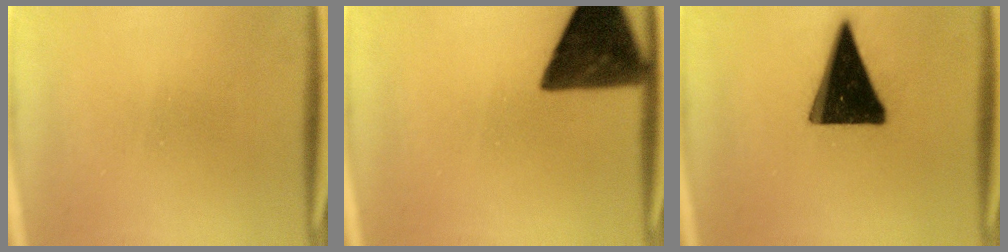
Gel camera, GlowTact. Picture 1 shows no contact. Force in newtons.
{"total": 13.0}
{"total": 19.1}